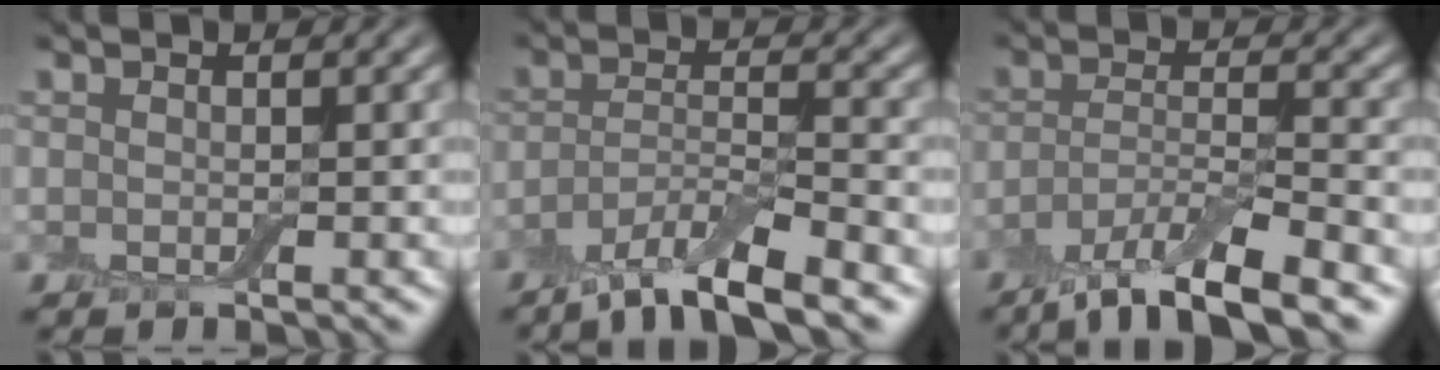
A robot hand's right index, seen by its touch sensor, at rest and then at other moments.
{"total": 6.3, "force": [-4.5, 1.4, 4.1], "torque": [-0.070, -0.005, -0.087]}
{"total": 6.9, "force": [-4.8, 1.7, 4.6], "torque": [-0.079, -0.006, -0.090]}